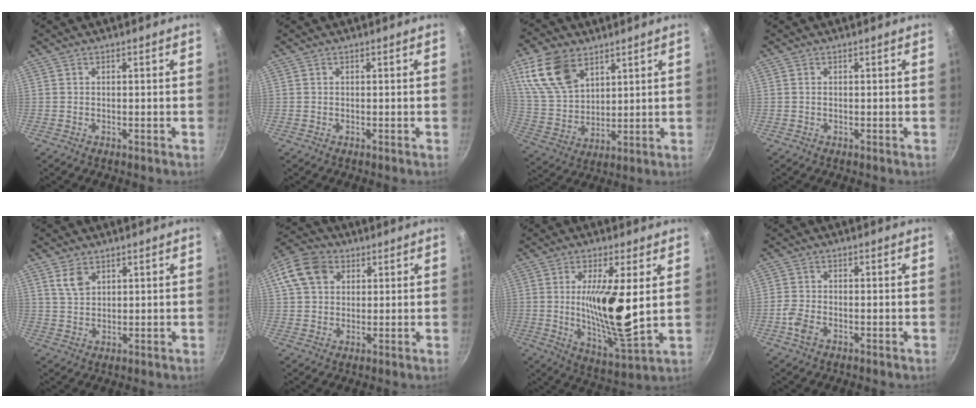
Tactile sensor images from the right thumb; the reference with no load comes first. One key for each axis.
{"total": 0.0}
{"total": 14.4, "fx": 7.5, "fy": 8.8, "fz": 8.5, "tx": -0.147, "ty": -0.025, "tz": 0.160}
{"total": 0.0}
{"total": 4.3, "fx": 2.3, "fy": 2.7, "fz": 2.5, "tx": -0.036, "ty": -0.007, "tz": 0.049}
{"total": 9.5, "fx": 3.3, "fy": 7.5, "fz": 4.8, "tx": -0.068, "ty": 0.008, "tz": 0.047}
{"total": 15.2, "fx": 2.2, "fy": 4.0, "fz": 14.5, "tx": -0.253, "ty": -0.041, "tz": 0.040}
{"total": 3.6, "fx": -1.6, "fy": 2.0, "fz": 2.5, "tx": -0.058, "ty": 0.010, "tz": -0.037}